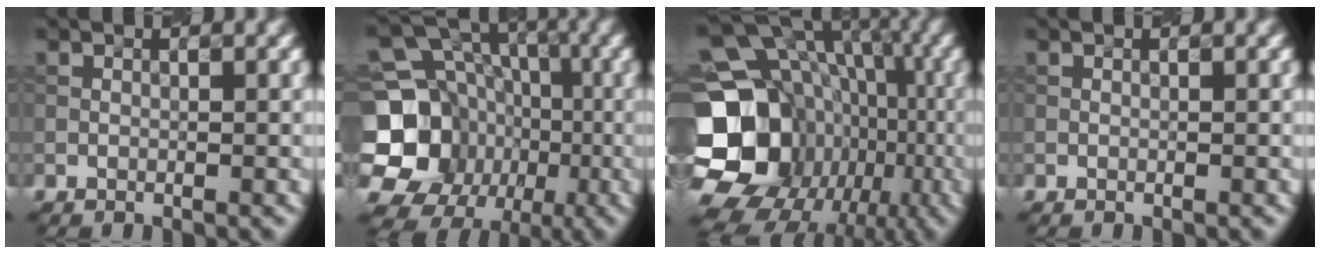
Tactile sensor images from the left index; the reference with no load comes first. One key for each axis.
{"total": 15.6, "fx": -3.6, "fy": 13.7, "fz": 6.6, "tx": -0.144, "ty": -0.015, "tz": -0.075}
{"total": 21.3, "fx": -5.4, "fy": 18.3, "fz": 9.6, "tx": -0.173, "ty": -0.008, "tz": -0.106}
{"total": 0.0}